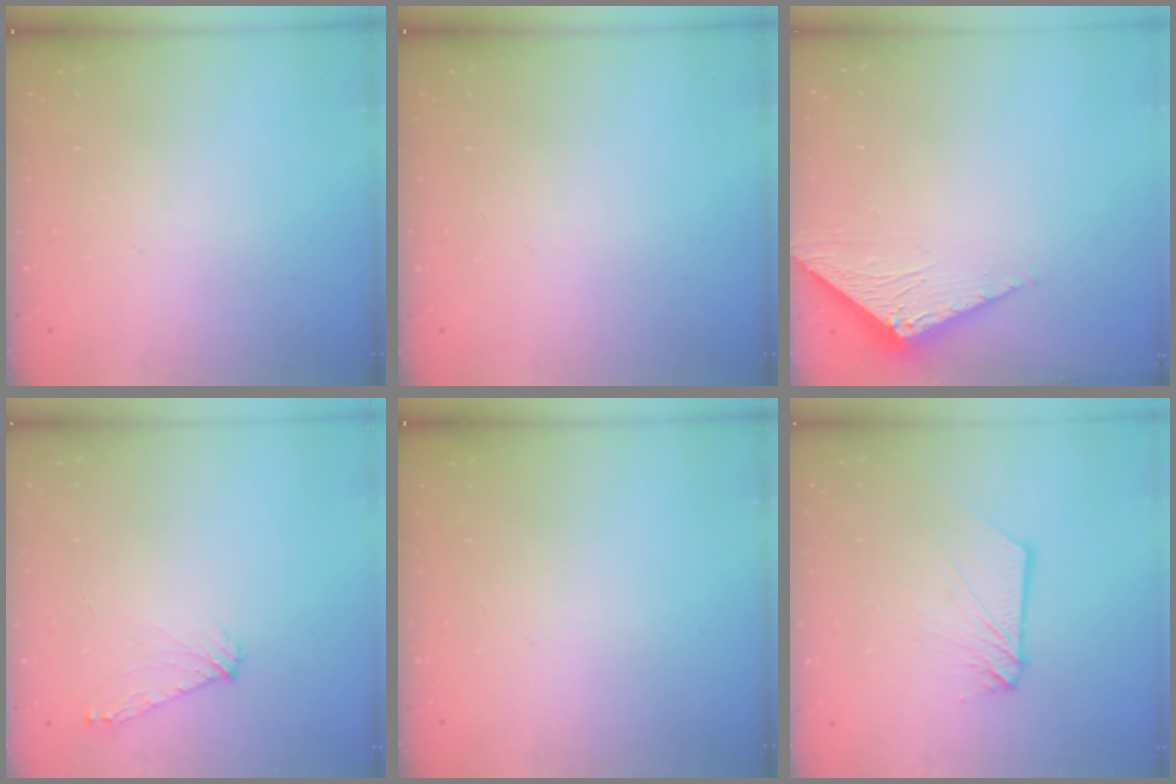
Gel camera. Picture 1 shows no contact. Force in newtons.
{"total": 0.0}
{"total": 3.3, "press": 3.3, "slide": 0.2}
{"total": 6.6, "press": 6.6, "slide": 0.9}
{"total": 0.0}
{"total": 3.6, "press": 3.6, "slide": 0.3}